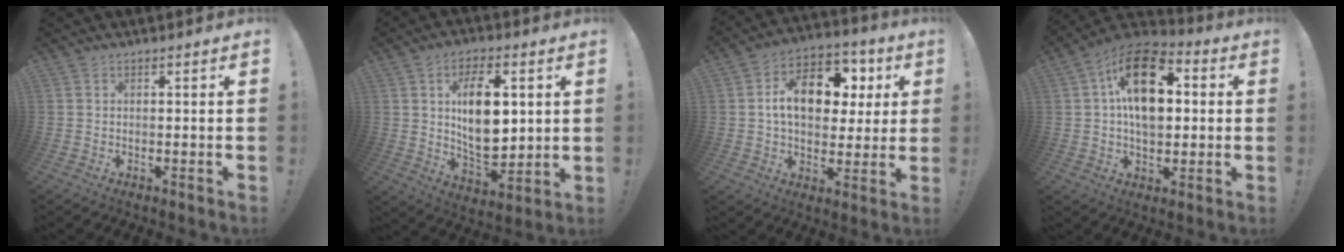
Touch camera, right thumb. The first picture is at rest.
{"total": 15.7, "force": [3.5, 8.6, 12.7], "torque": [-0.207, -0.011, 0.059]}
{"total": 16.2, "force": [3.8, 11.1, 11.1], "torque": [-0.155, -0.006, 0.070]}
{"total": 18.3, "force": [3.5, 11.7, 13.7], "torque": [-0.212, 0.000, 0.061]}